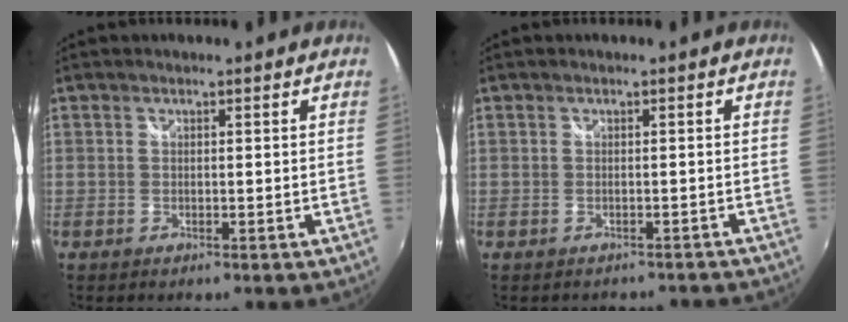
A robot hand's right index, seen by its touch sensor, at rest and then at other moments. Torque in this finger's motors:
{"motor_torque": [-0.04, -0.01, -0.14, -0.07]}